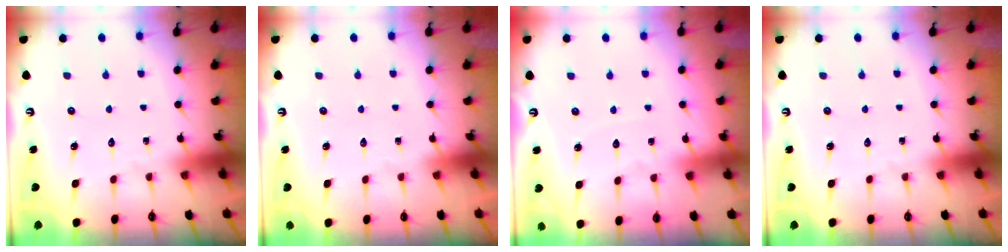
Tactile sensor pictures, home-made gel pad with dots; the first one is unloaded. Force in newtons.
{"total": 0.0}
{"total": 2.7, "press": 2.7, "slide": 0.2}
{"total": 0.0}